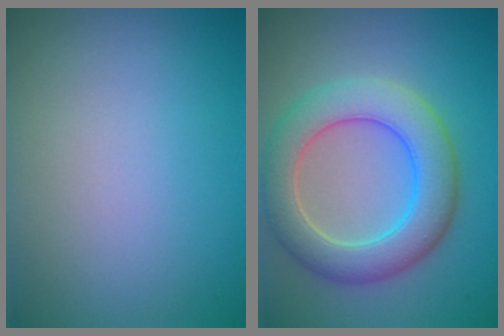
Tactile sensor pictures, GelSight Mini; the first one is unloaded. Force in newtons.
{"total": 6.7, "press": 6.7, "slide": 0.5}